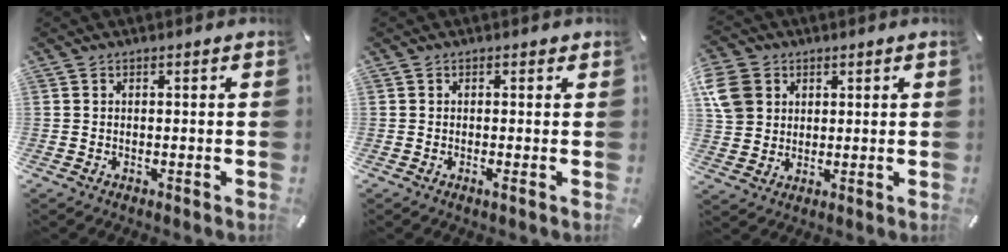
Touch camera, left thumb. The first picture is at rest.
{"total": 1.1, "force": [-0.1, 0.1, 1.1], "torque": [-0.019, -0.005, -0.001]}
{"total": 8.8, "force": [2.7, 7.7, 3.3], "torque": [-0.092, 0.007, 0.056]}